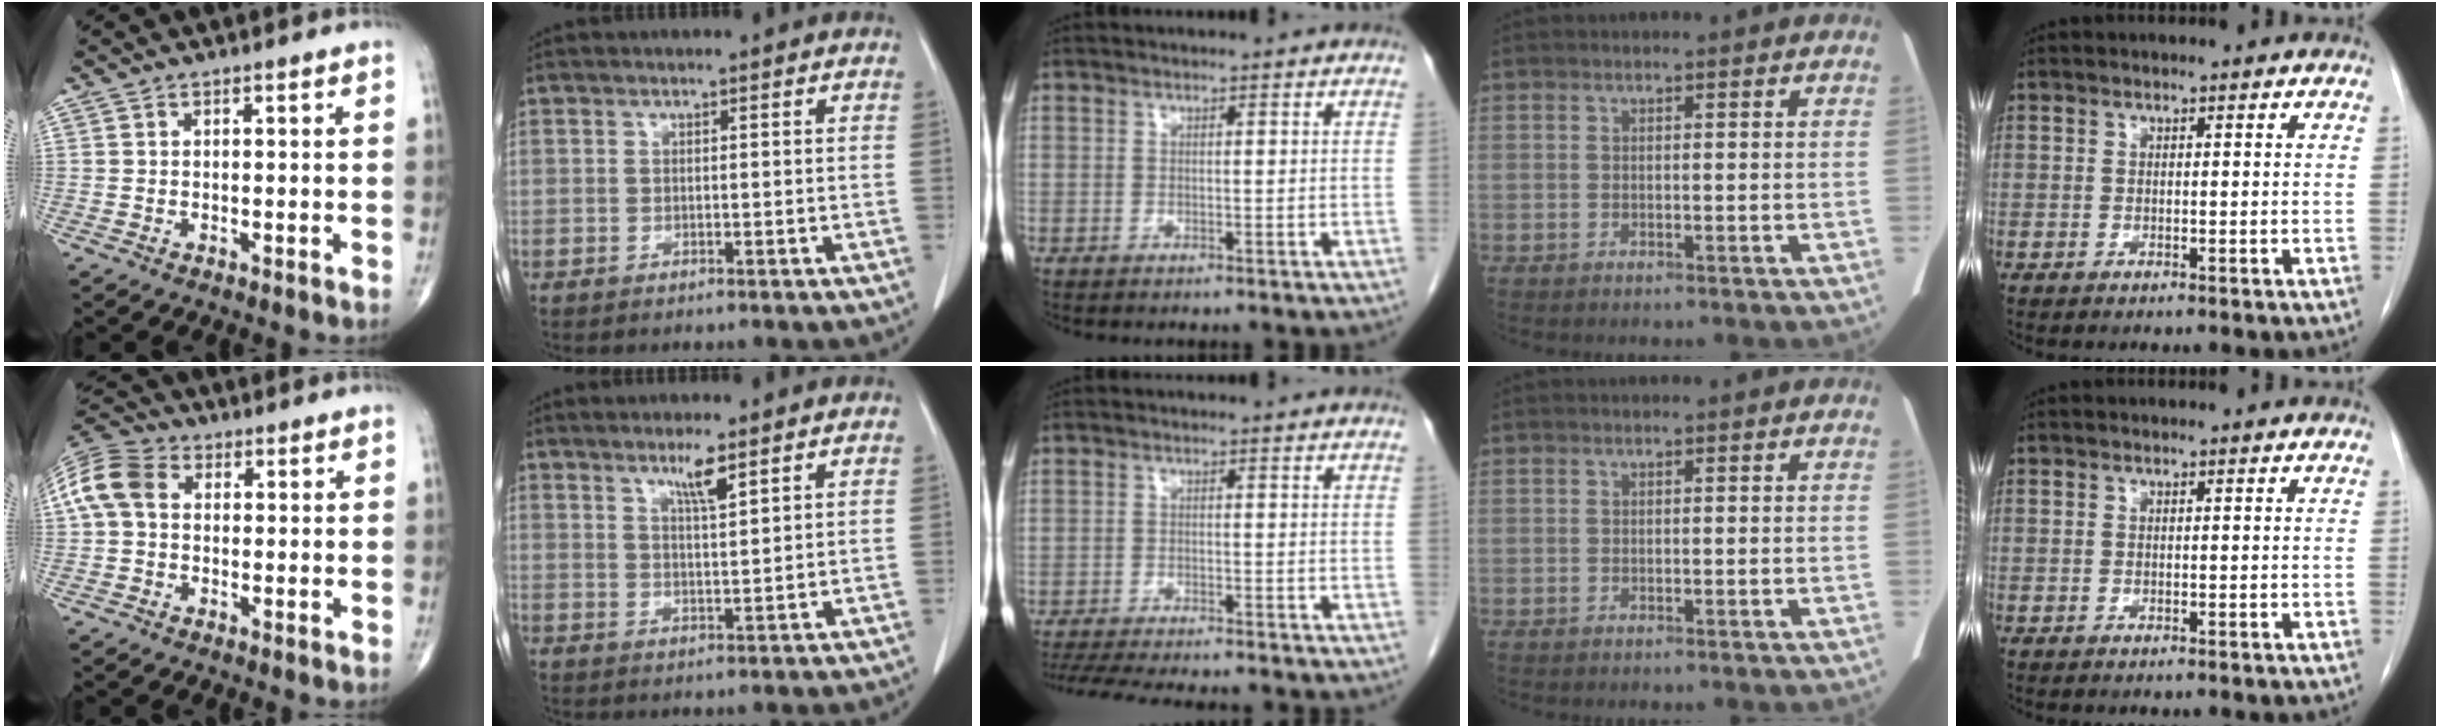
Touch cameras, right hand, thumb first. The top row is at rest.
{"thumb": {"total": 9.0, "force": [1.1, 6.7, 6.0], "torque": [-0.127, 0.032, 0.012]}, "index": {"total": 3.7, "force": [2.6, -0.1, 2.7], "torque": [-0.053, -0.006, 0.049]}, "middle": {"total": 13.1, "force": [-11.7, 1.7, 5.6], "torque": [-0.095, -0.017, -0.167]}}